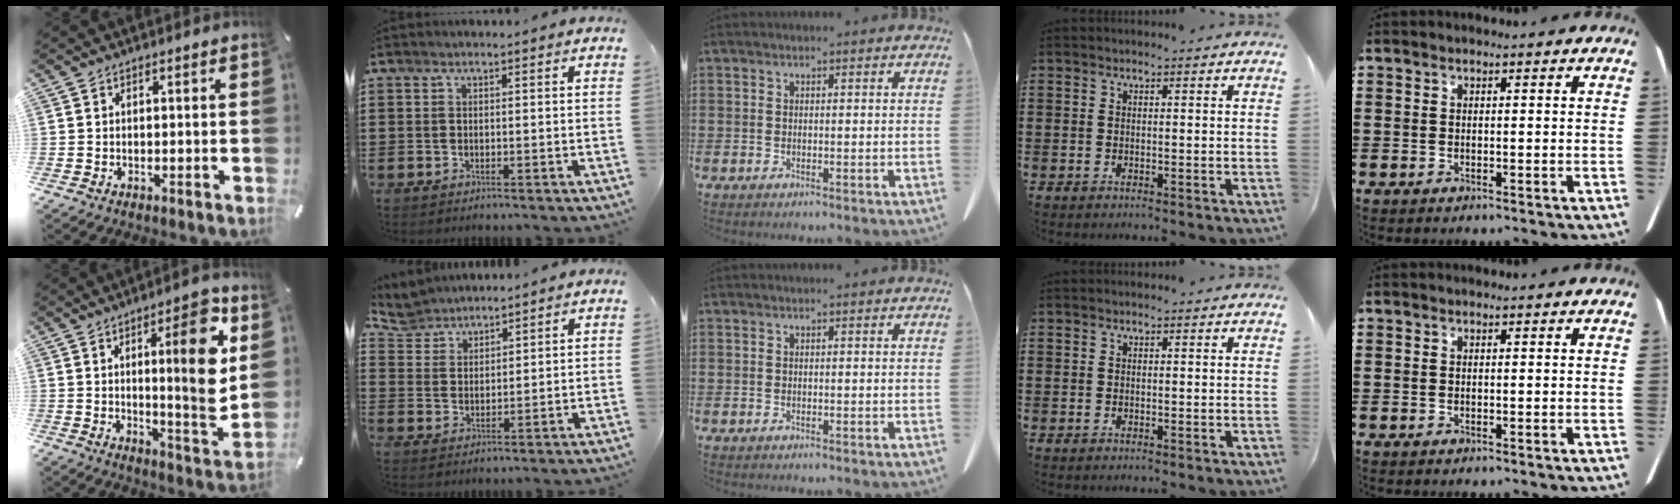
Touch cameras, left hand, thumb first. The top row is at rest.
{"thumb": {"total": 16.6, "force": [4.4, 3.3, 15.6], "torque": [-0.206, -0.028, 0.054]}, "index": {"total": 4.5, "force": [4.3, 1.2, -0.1], "torque": [-0.019, -0.012, 0.081]}}